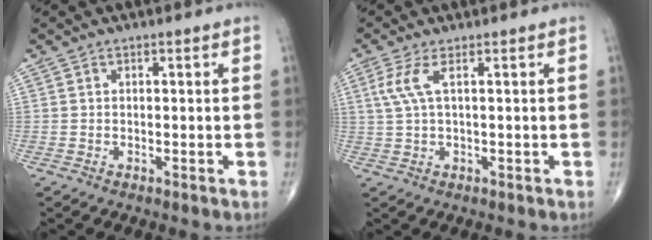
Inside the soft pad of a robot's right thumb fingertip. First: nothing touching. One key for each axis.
{"total": 3.8, "fx": 1.2, "fy": 0.7, "fz": 3.6, "tx": -0.105, "ty": 0.008, "tz": 0.031}